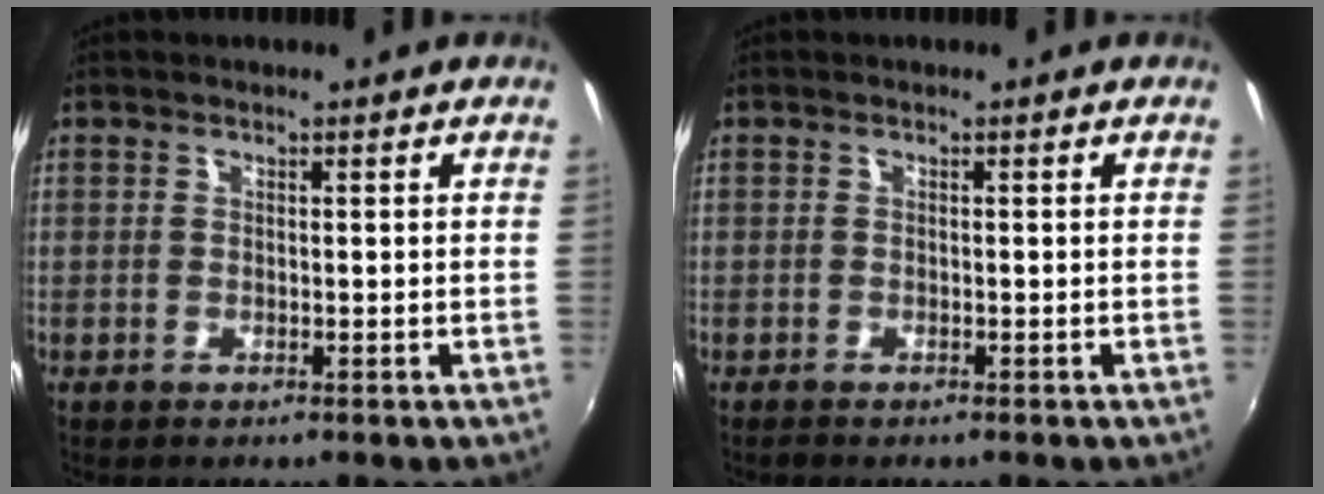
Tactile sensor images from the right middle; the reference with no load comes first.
{"total": 0.6, "force": [-0.6, 0.2, 0.1], "torque": [-0.004, -0.004, -0.013]}